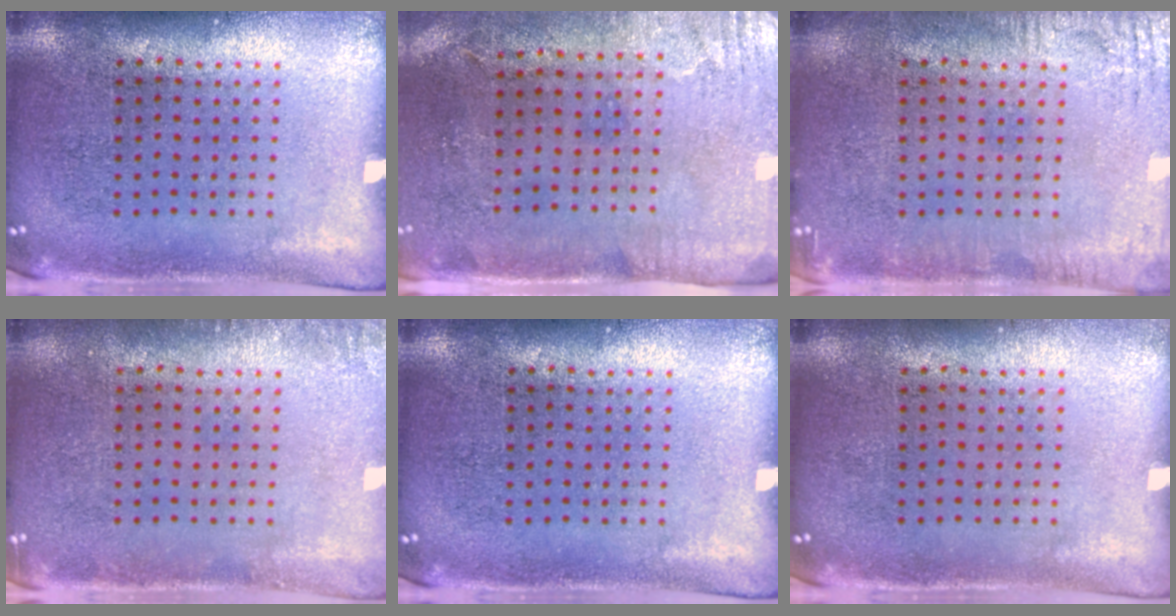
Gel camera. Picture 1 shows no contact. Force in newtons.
{"total": 3.0, "press": 2.4, "slide": 1.8}
{"total": 2.7, "press": 2.7, "slide": 0.2}
{"total": 1.1, "press": 1.1, "slide": 0.2}
{"total": 0.0}
{"total": 0.0}